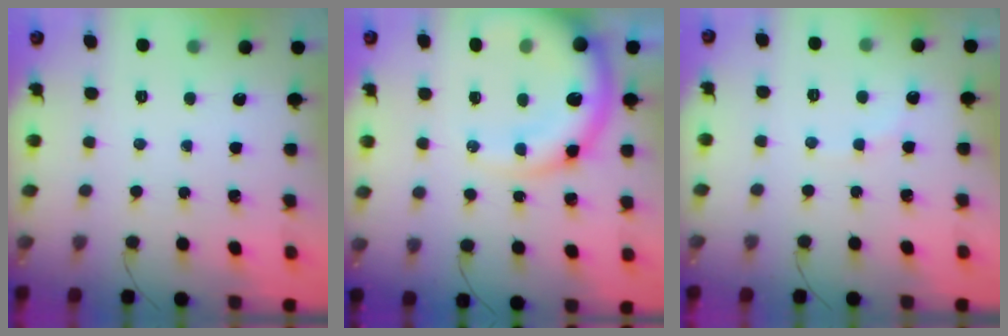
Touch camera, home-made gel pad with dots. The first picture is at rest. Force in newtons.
{"total": 16.8, "press": 16.3, "slide": 3.9}
{"total": 4.5, "press": 4.4, "slide": 0.8}